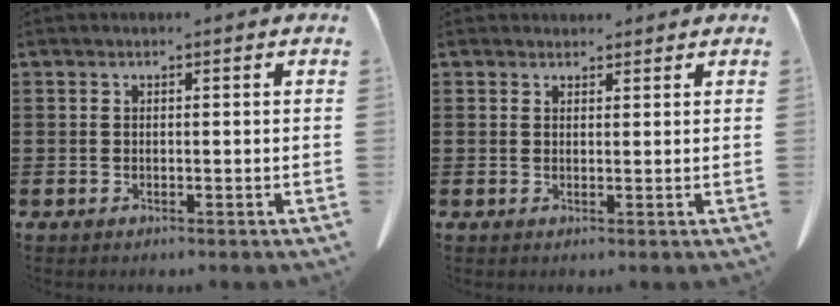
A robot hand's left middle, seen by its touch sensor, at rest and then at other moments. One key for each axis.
{"total": 1.7, "fx": 1.5, "fy": 0.8, "fz": 0.0, "tx": -0.005, "ty": 0.003, "tz": 0.031}